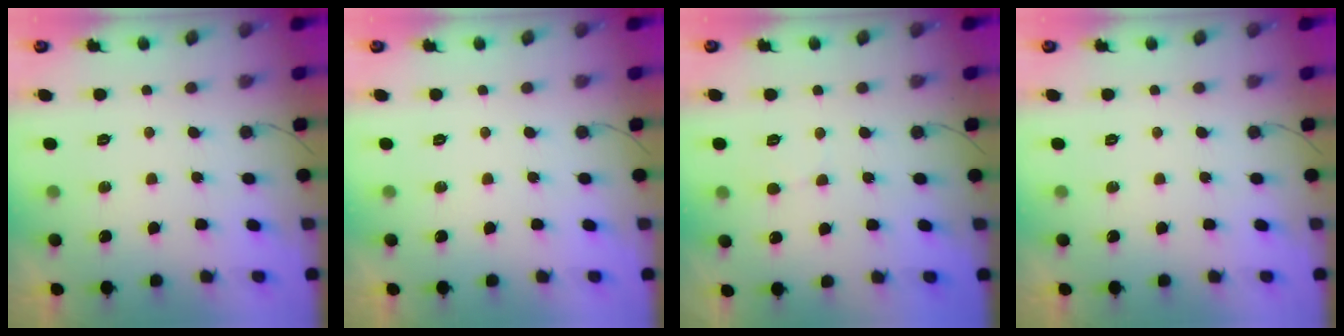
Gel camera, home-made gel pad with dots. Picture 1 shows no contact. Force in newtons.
{"total": 0.0}
{"total": 3.4, "press": 3.3, "slide": 0.4}
{"total": 0.0}